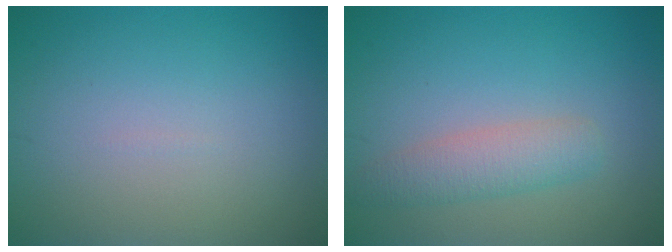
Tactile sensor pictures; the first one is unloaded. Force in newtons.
{"total": 3.0, "press": 3.0, "slide": 0.1}